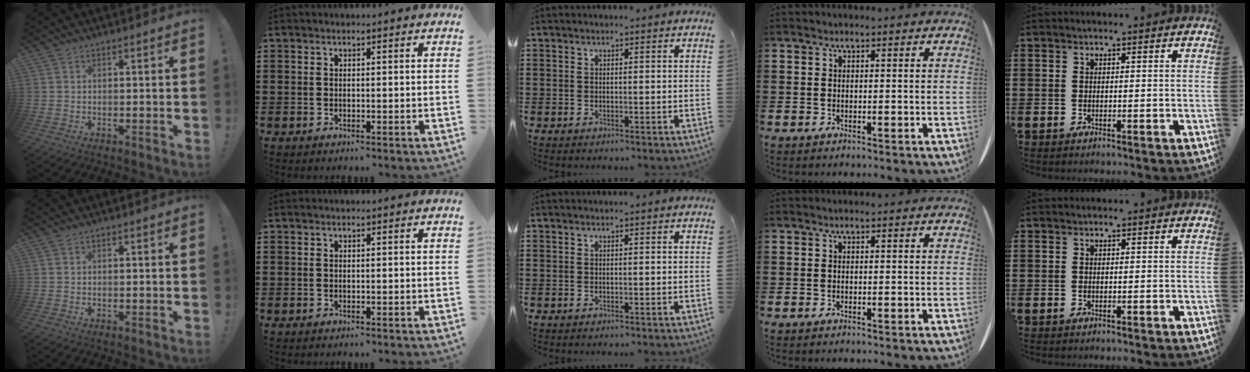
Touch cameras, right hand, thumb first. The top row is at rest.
{}